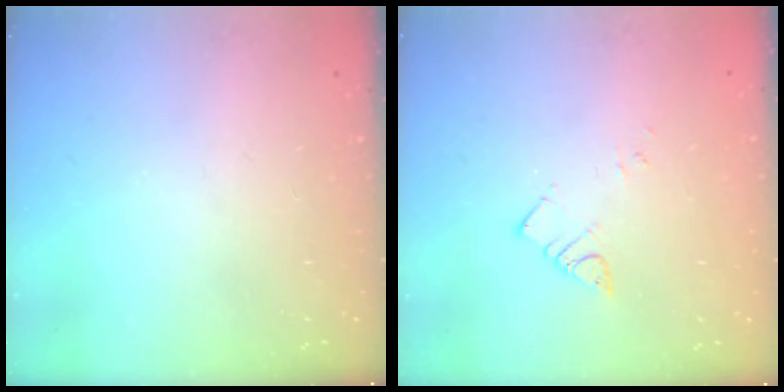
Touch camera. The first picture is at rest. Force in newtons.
{"total": 3.2, "press": 3.2, "slide": 0.2}